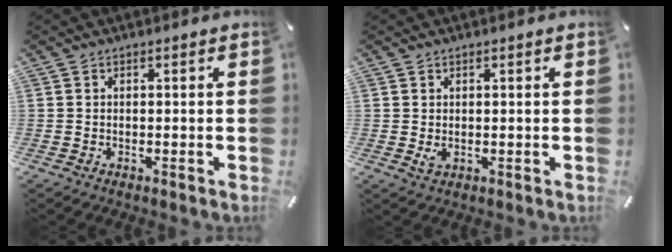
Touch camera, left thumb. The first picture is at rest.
{"total": 1.6, "force": [0.1, 0.9, 1.3], "torque": [-0.023, -0.004, -0.001]}